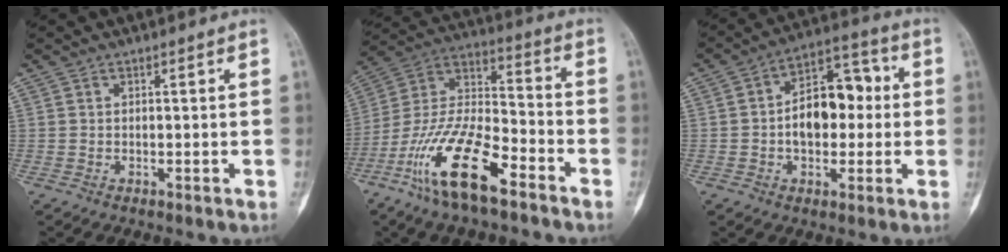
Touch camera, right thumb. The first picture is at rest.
{"total": 18.6, "force": [-10.8, 6.4, 13.7], "torque": [-0.272, 0.063, -0.207]}
{"total": 12.9, "force": [-0.2, 8.2, 10.0], "torque": [-0.118, 0.035, -0.008]}